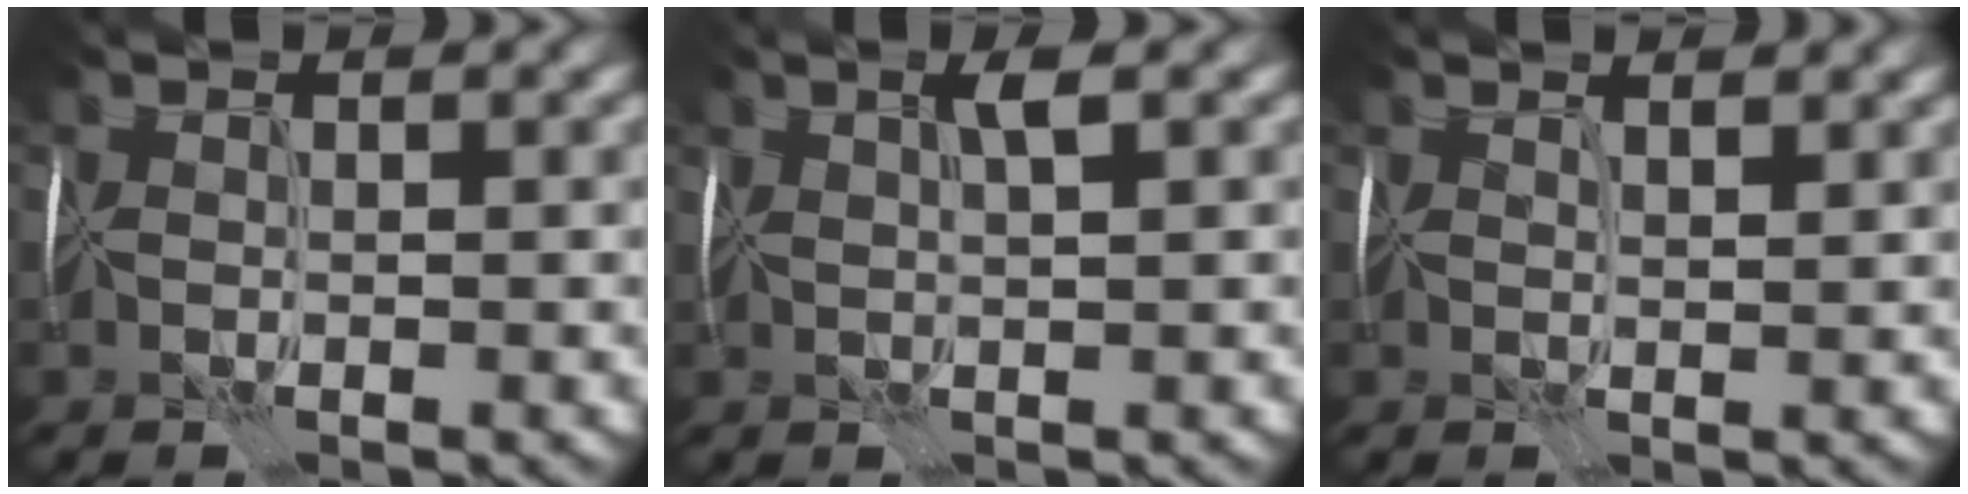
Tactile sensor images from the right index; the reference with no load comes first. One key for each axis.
{"total": 1.8, "fx": 0.8, "fy": 0.0, "fz": 1.6, "tx": -0.030, "ty": 0.004, "tz": 0.012}
{"total": 1.6, "fx": 1.3, "fy": 0.2, "fz": 0.9, "tx": -0.011, "ty": 0.002, "tz": 0.013}